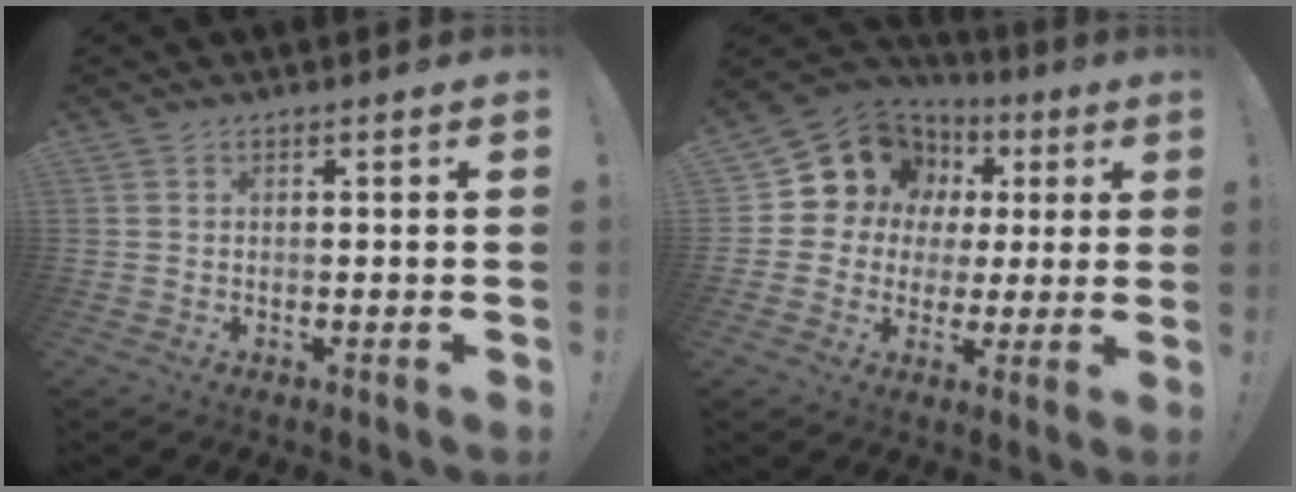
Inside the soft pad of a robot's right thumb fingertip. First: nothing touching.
{"total": 12.6, "force": [5.9, 10.3, 4.0], "torque": [-0.062, -0.047, 0.125]}